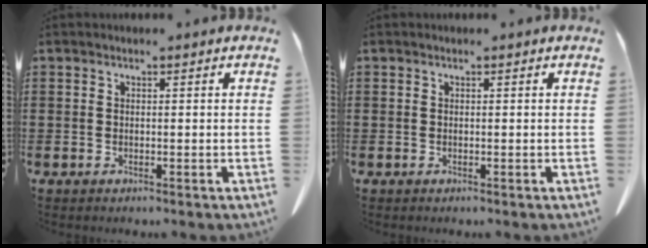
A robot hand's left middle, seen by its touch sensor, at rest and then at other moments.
{"total": 0.0}